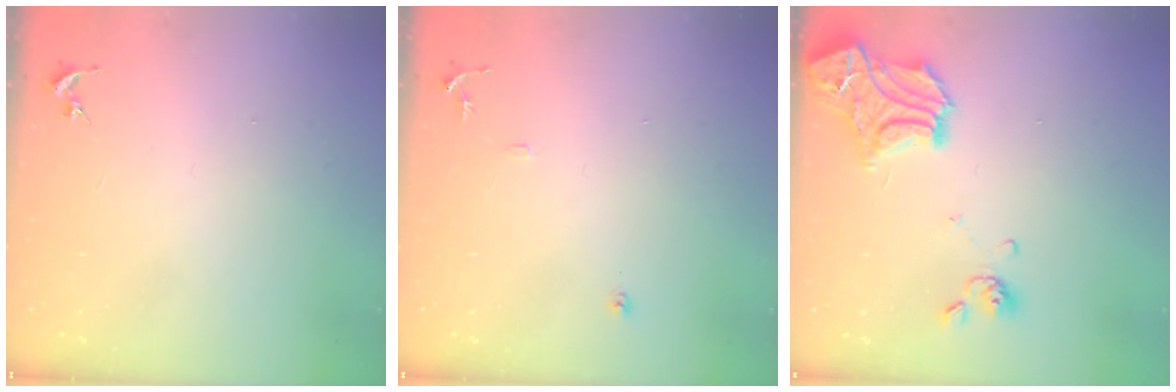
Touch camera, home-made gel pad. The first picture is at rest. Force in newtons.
{"total": 8.0, "press": 8.0, "slide": 0.8}
{"total": 17.6, "press": 17.6, "slide": 1.7}